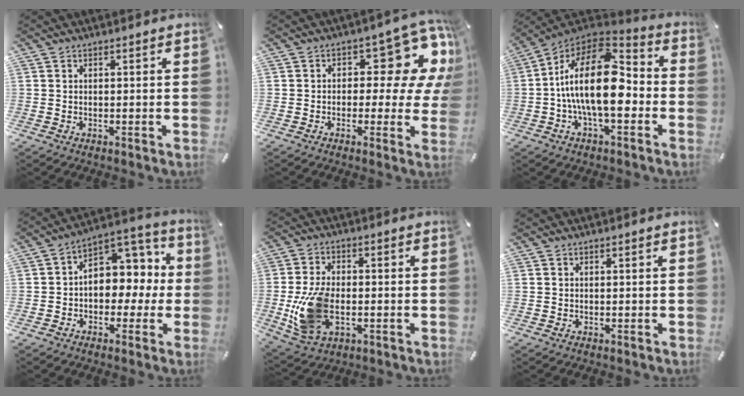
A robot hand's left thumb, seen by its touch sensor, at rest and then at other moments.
{"total": 12.3, "force": [5.3, 6.1, 9.3], "torque": [-0.111, -0.051, 0.086]}
{"total": 20.5, "force": [-1.3, 10.1, 17.8], "torque": [-0.337, 0.001, -0.026]}
{"total": 9.1, "force": [0.7, 7.8, 4.6], "torque": [-0.054, -0.013, 0.015]}
{"total": 12.7, "force": [-2.5, 7.9, 9.7], "torque": [-0.212, -0.002, -0.038]}
{"total": 0.0}